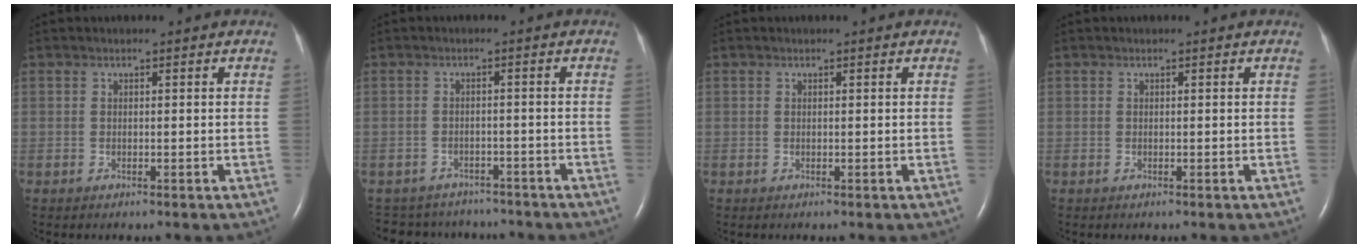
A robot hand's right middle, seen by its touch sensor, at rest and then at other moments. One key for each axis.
{"total": 9.4, "fx": -8.6, "fy": 3.6, "fz": 1.1, "tx": -0.027, "ty": 0.014, "tz": -0.107}
{"total": 0.0}
{"total": 0.0}